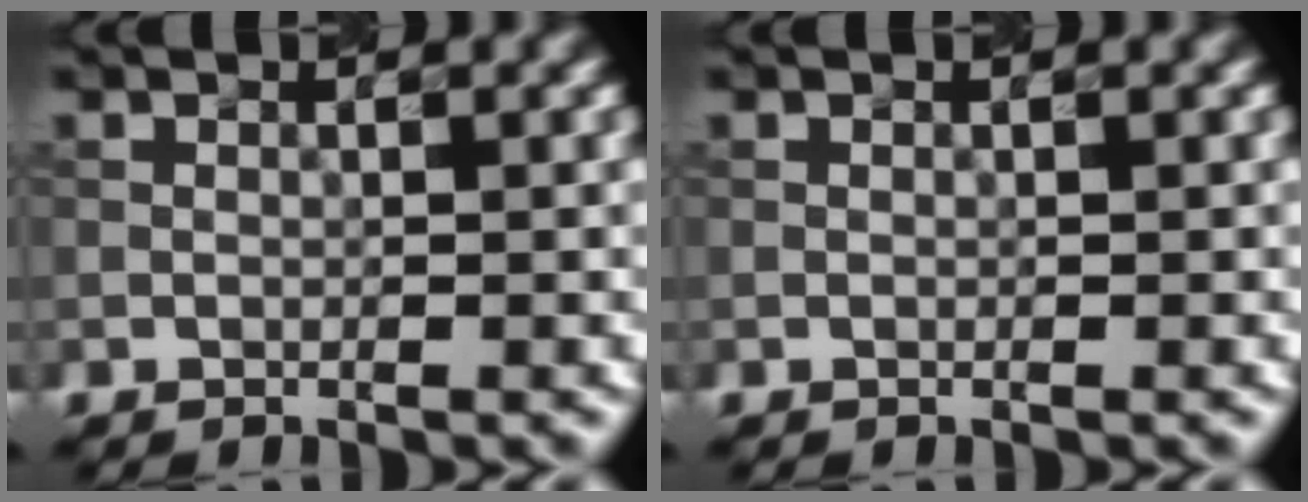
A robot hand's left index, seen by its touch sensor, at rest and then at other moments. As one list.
[{"total": 0.0}]